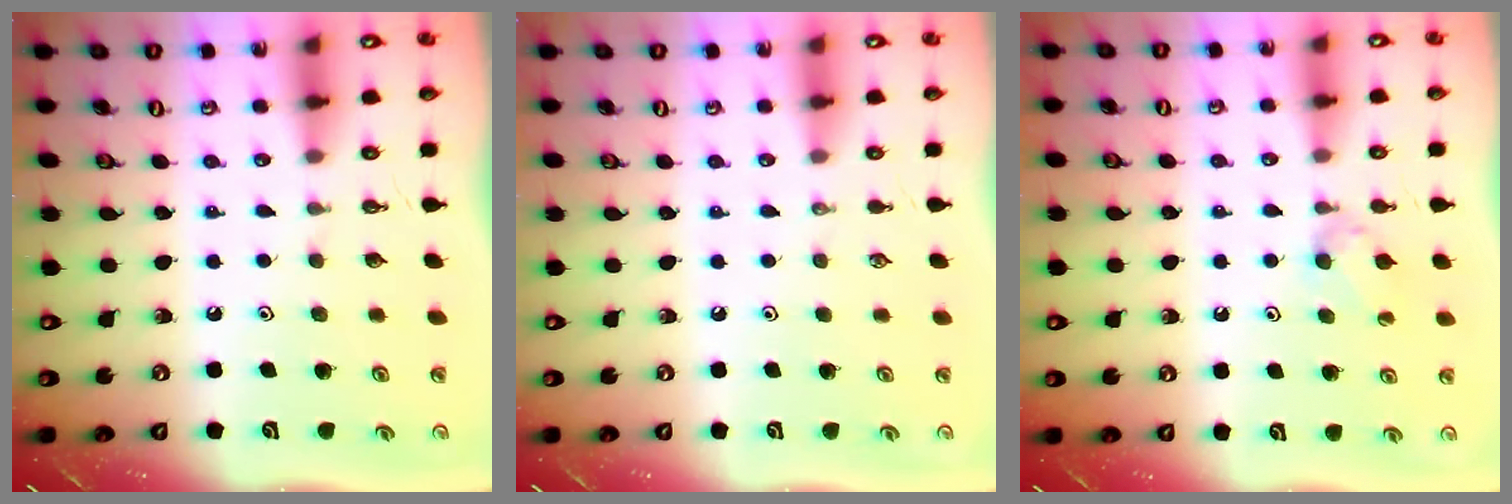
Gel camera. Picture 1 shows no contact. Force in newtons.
{"total": 0.0}
{"total": 5.5, "press": 5.4, "slide": 0.8}